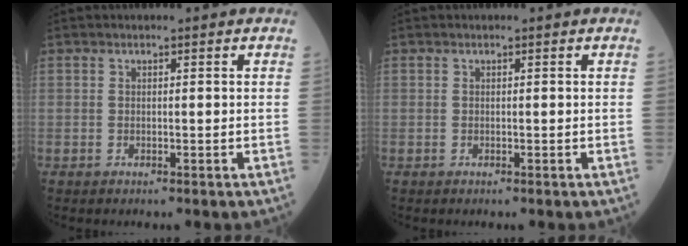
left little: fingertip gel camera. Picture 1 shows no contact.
{"total": 0.0}